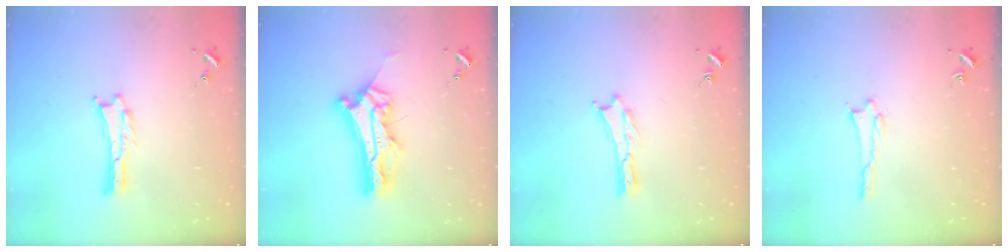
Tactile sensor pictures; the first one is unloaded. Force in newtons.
{"total": 10.1, "press": 10.0, "slide": 0.7}
{"total": 0.0}
{"total": 1.4, "press": 1.4, "slide": 0.2}